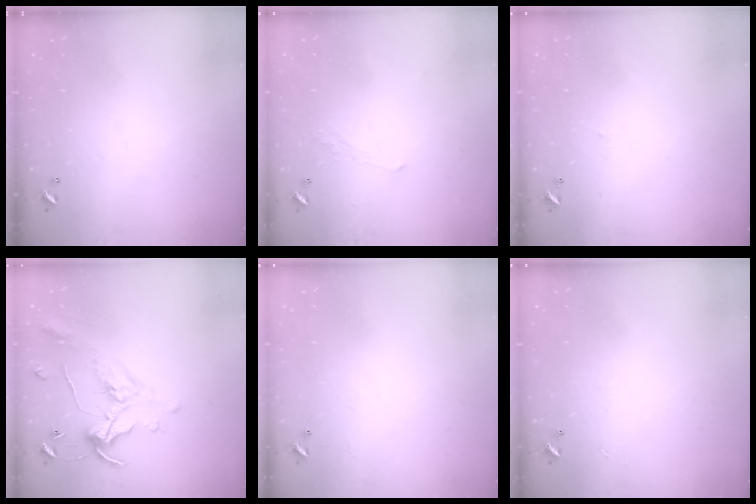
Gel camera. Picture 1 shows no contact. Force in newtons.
{"total": 1.7, "press": 1.6, "slide": 0.6}
{"total": 2.1, "press": 2.1, "slide": 0.2}
{"total": 1.1, "press": 0.8, "slide": 0.9}
{"total": 8.1, "press": 8.0, "slide": 0.8}
{"total": 1.3, "press": 1.3, "slide": 0.4}